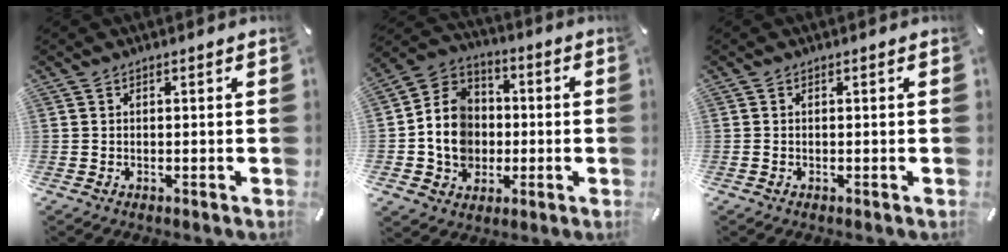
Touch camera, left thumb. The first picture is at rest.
{"total": 12.2, "force": [-1.5, 10.9, 5.2], "torque": [-0.123, 0.015, -0.023]}
{"total": 0.5, "force": [-0.3, 0.2, 0.3], "torque": [-0.006, -0.001, -0.006]}